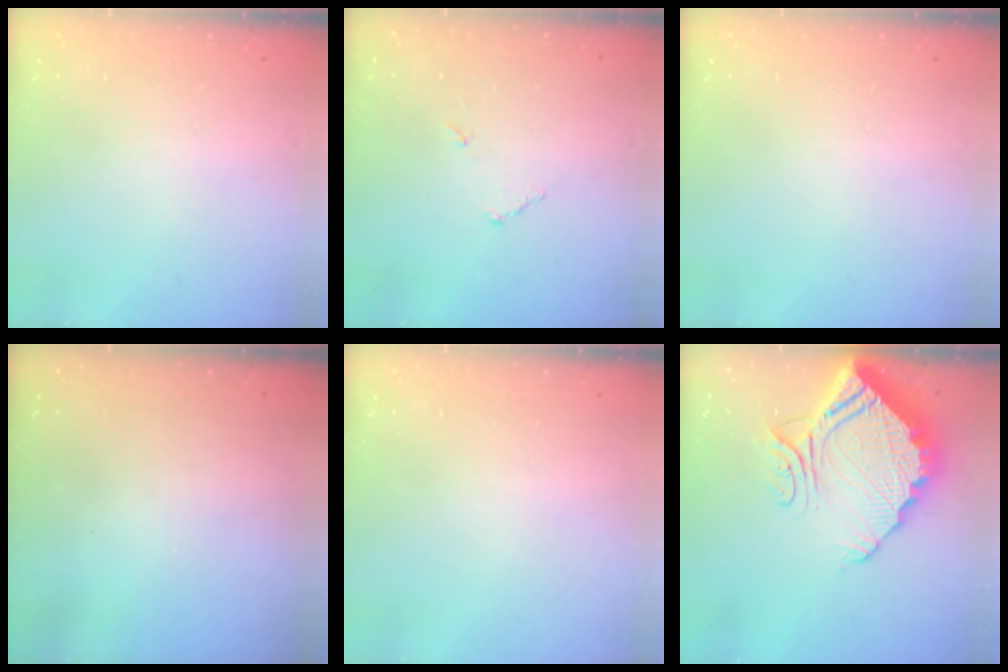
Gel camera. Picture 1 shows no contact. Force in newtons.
{"total": 6.9, "press": 6.9, "slide": 0.2}
{"total": 0.0}
{"total": 3.0, "press": 3.0, "slide": 0.1}
{"total": 0.0}
{"total": 18.1, "press": 18.0, "slide": 1.5}